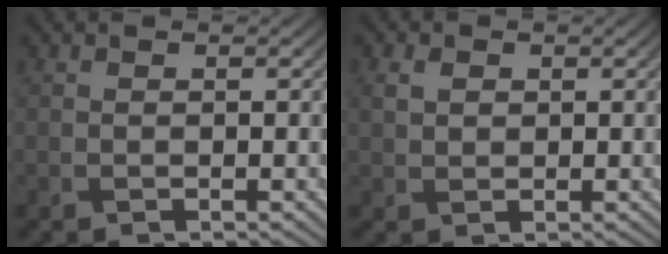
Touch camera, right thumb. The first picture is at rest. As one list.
[{"total": 2.1, "force": [0.6, 1.6, 1.2], "torque": [-0.033, 0.002, 0.012]}]